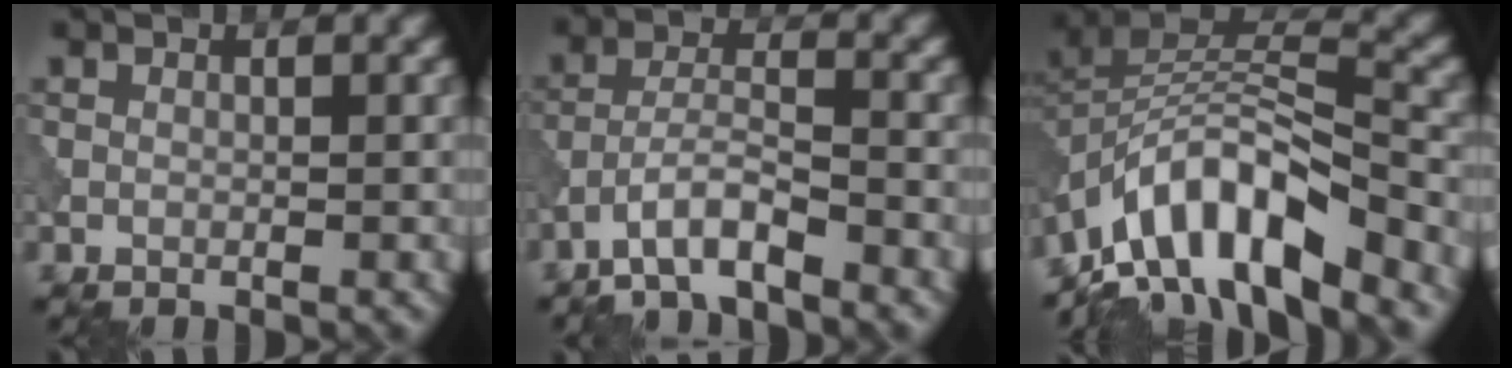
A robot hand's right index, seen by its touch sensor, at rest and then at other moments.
{"total": 3.8, "force": [-3.0, 0.7, 2.4], "torque": [-0.044, 0.010, -0.064]}
{"total": 11.5, "force": [-7.3, 4.5, 7.6], "torque": [-0.121, 0.008, -0.143]}